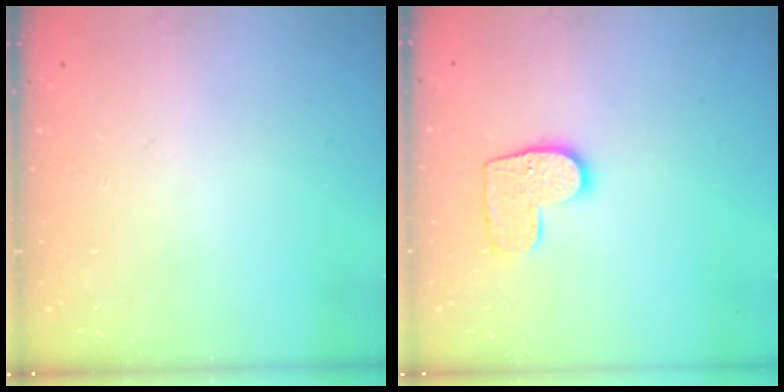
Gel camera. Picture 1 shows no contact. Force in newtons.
{"total": 9.2, "press": 9.2, "slide": 0.3}